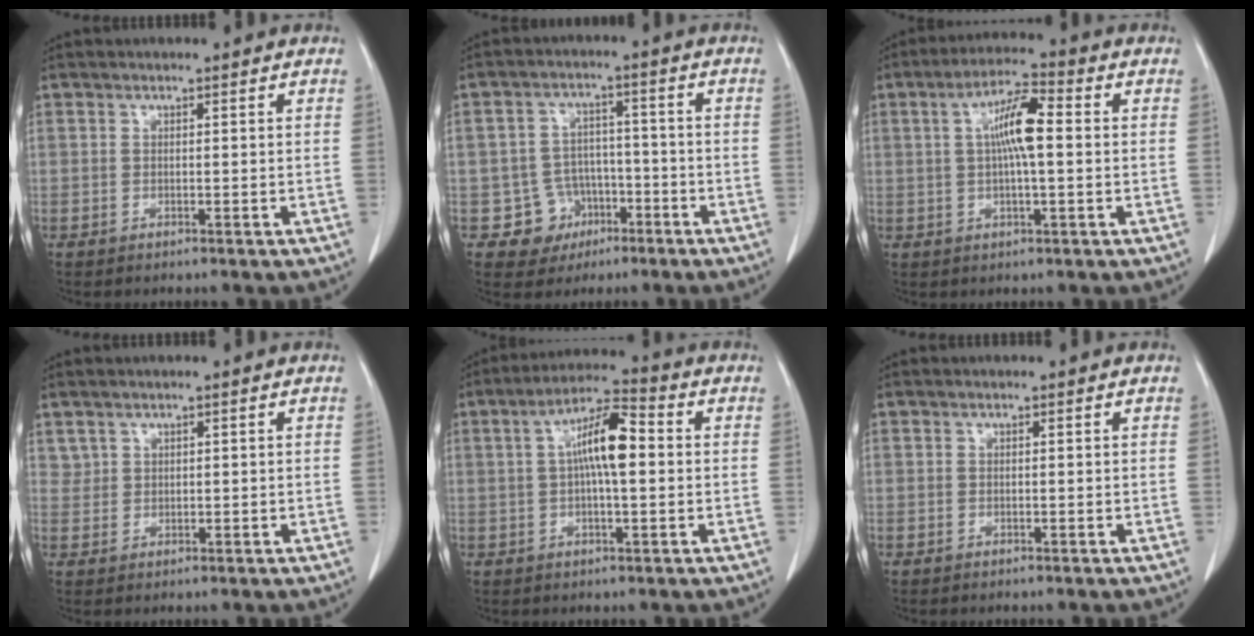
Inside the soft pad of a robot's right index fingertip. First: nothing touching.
{"total": 6.5, "force": [-2.8, 5.8, 0.5], "torque": [0.006, 0.016, -0.037]}
{"total": 7.6, "force": [0.9, 1.3, 7.5], "torque": [-0.138, 0.015, 0.012]}
{"total": 1.5, "force": [1.1, 1.1, 0.0], "torque": [0.011, 0.002, 0.020]}
{"total": 8.8, "force": [0.9, 2.0, 8.5], "torque": [-0.157, 0.021, 0.009]}
{"total": 0.0}